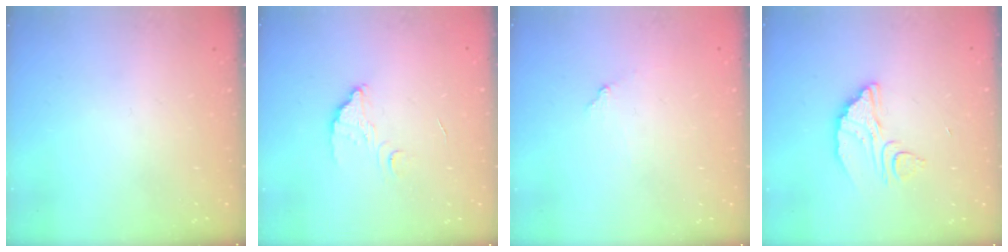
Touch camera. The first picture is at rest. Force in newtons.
{"total": 3.4, "press": 3.4, "slide": 0.2}
{"total": 5.4, "press": 5.4, "slide": 0.2}
{"total": 7.4, "press": 7.3, "slide": 0.7}